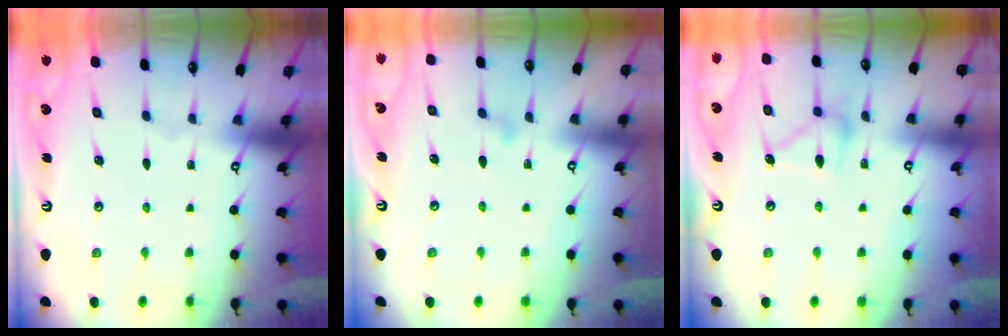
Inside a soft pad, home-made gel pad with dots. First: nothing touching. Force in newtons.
{"total": 9.0, "press": 9.0, "slide": 0.4}
{"total": 14.3, "press": 14.2, "slide": 0.8}